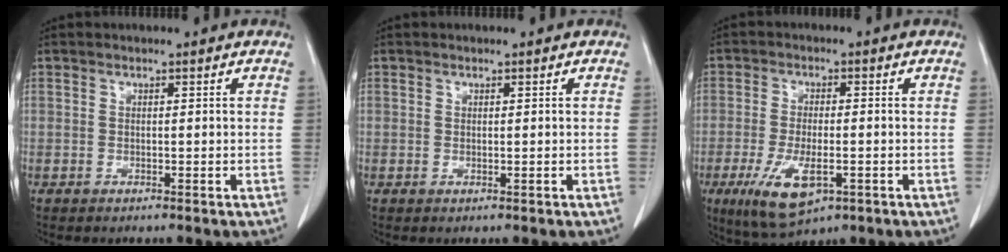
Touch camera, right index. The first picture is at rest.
{"total": 0.0}
{"total": 9.2, "force": [-3.7, 3.4, 7.8], "torque": [-0.149, -0.019, -0.054]}